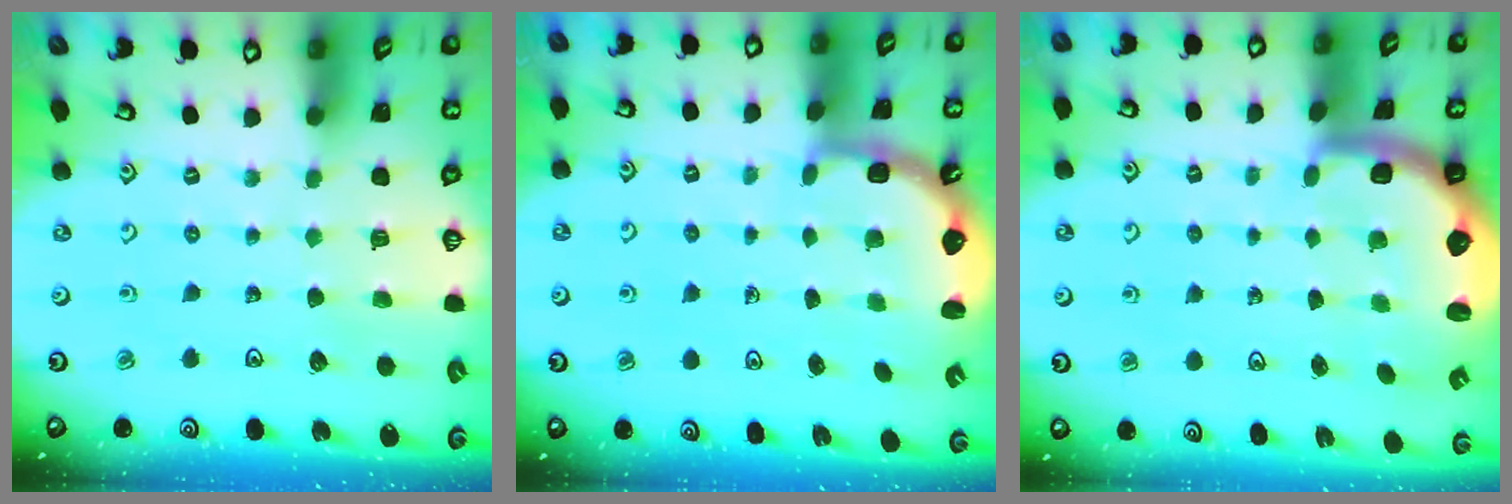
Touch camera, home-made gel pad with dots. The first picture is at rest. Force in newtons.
{"total": 2.5, "press": 2.1, "slide": 1.4}
{"total": 3.2, "press": 2.5, "slide": 2.1}